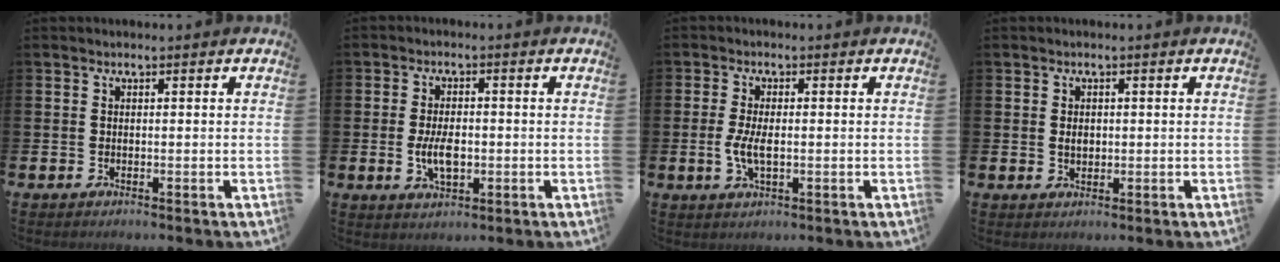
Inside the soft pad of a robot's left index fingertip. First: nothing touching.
{"total": 4.6, "force": [-0.6, 2.4, 3.9], "torque": [-0.057, 0.000, -0.012]}
{"total": 3.7, "force": [-0.3, 1.6, 3.3], "torque": [-0.065, 0.000, -0.010]}
{"total": 1.7, "force": [0.2, 1.2, 1.3], "torque": [-0.007, 0.000, -0.002]}